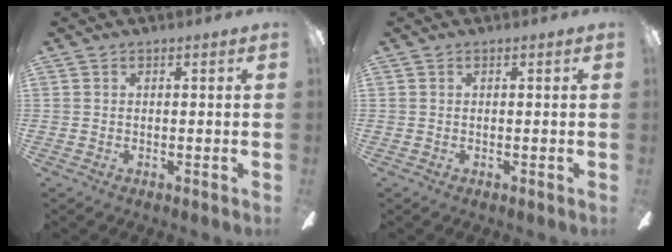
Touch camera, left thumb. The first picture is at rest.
{"total": 0.0}